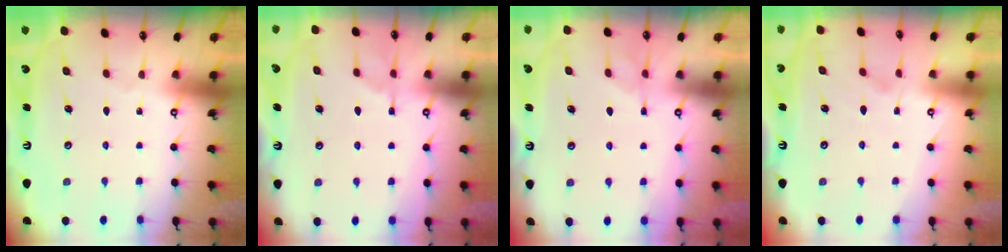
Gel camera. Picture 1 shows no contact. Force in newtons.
{"total": 1.7, "press": 1.4, "slide": 0.9}
{"total": 1.7, "press": 1.3, "slide": 1.1}
{"total": 3.4, "press": 3.2, "slide": 1.1}